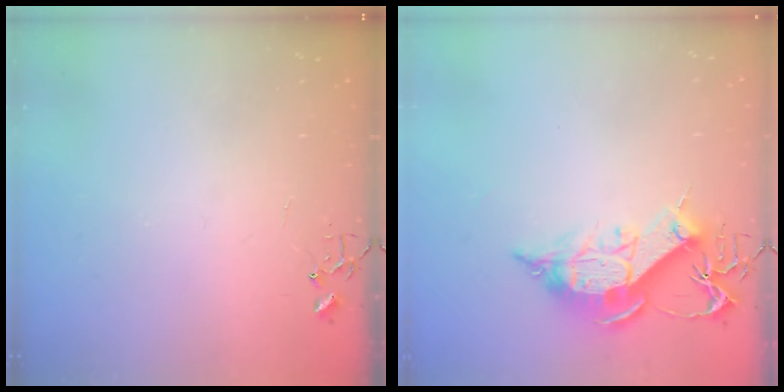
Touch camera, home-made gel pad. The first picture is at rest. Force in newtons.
{"total": 13.0, "press": 12.9, "slide": 1.5}